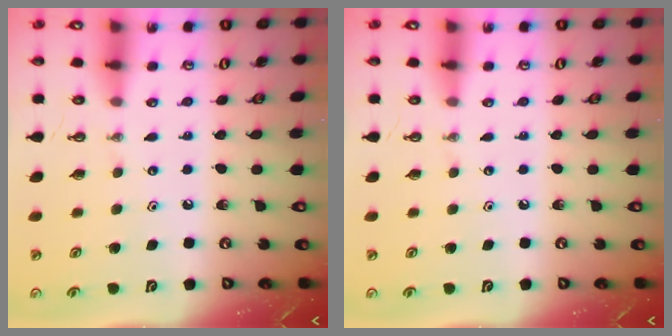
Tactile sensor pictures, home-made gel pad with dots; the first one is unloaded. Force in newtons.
{"total": 0.0}